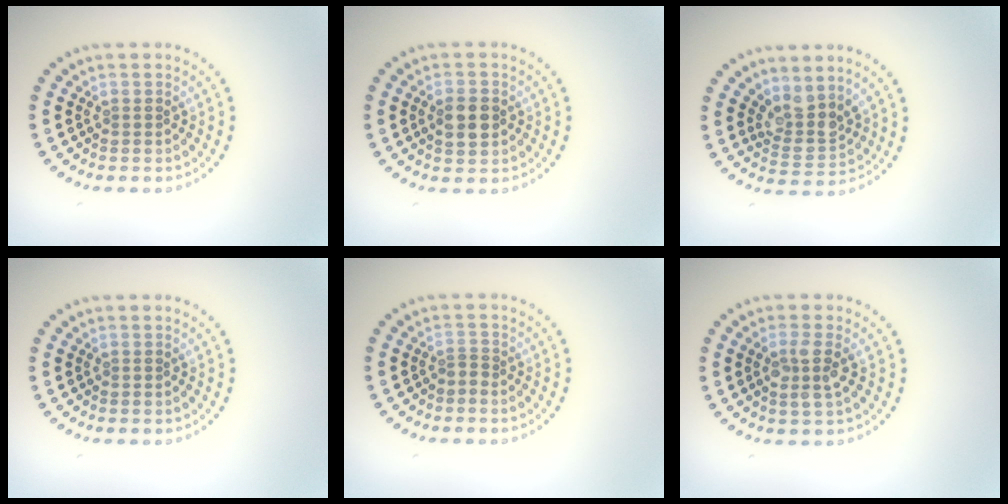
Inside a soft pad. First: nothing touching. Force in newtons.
{"total": 3.4, "press": 3.4, "slide": 0.0}
{"total": 3.1, "press": 2.3, "slide": 2.1}
{"total": 0.0}
{"total": 0.7, "press": 0.4, "slide": 0.6}
{"total": 2.5, "press": 2.2, "slide": 1.1}